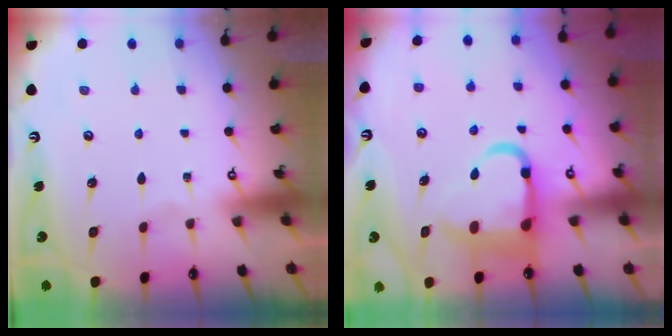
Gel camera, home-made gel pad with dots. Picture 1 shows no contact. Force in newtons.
{"total": 10.9, "press": 10.7, "slide": 2.0}